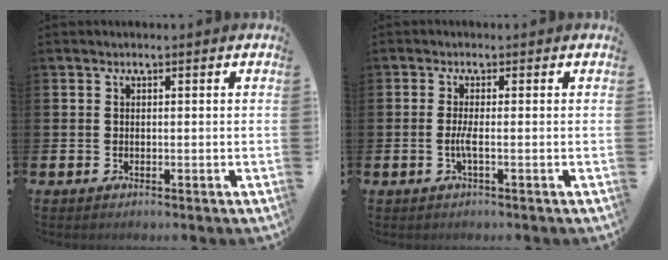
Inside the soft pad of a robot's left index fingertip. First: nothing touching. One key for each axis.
{"total": 1.7, "fx": -0.4, "fy": -0.1, "fz": 1.7, "tx": -0.038, "ty": 0.000, "tz": -0.008}